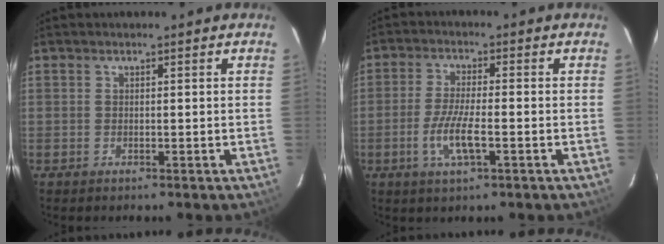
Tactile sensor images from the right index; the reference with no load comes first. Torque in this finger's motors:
{"motor_torque": [0.79, -0.34, 0.40, 0.13]}